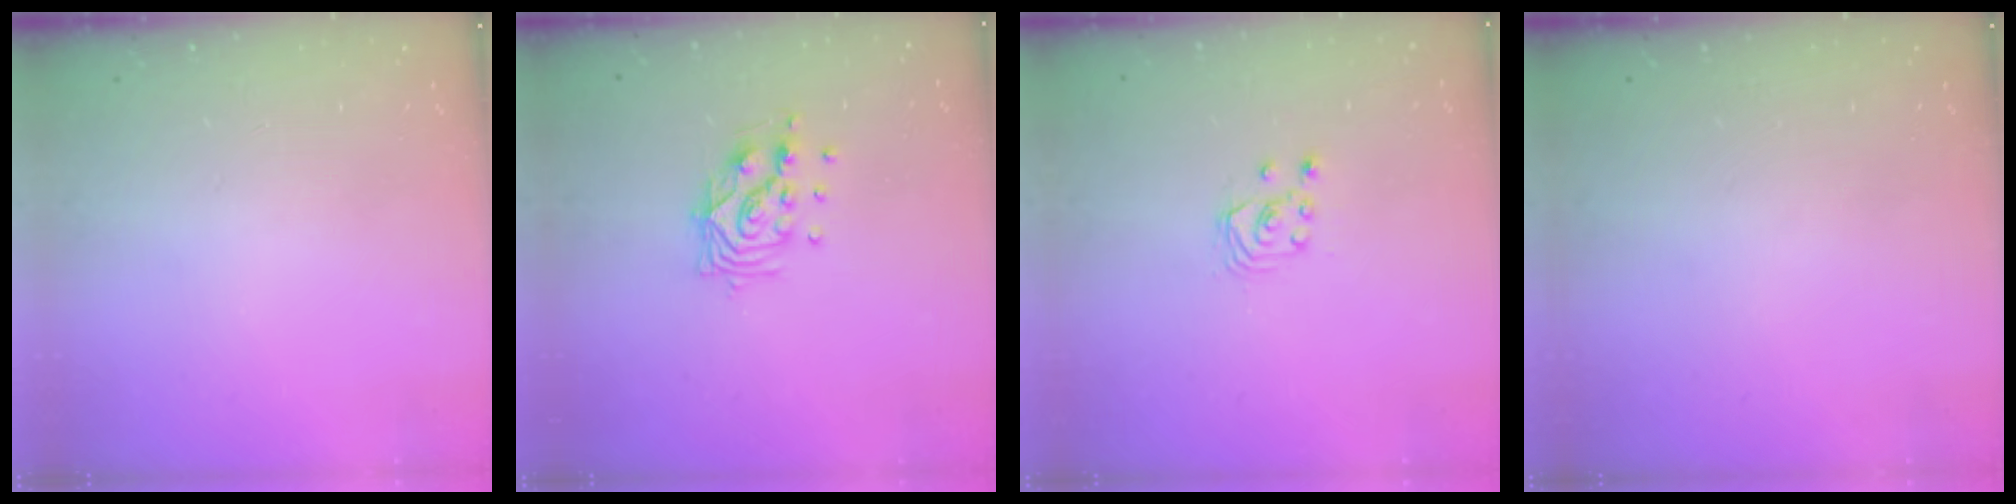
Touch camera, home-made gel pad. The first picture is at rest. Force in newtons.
{"total": 10.6, "press": 10.5, "slide": 0.8}
{"total": 2.5, "press": 2.5, "slide": 0.3}
{"total": 0.0}